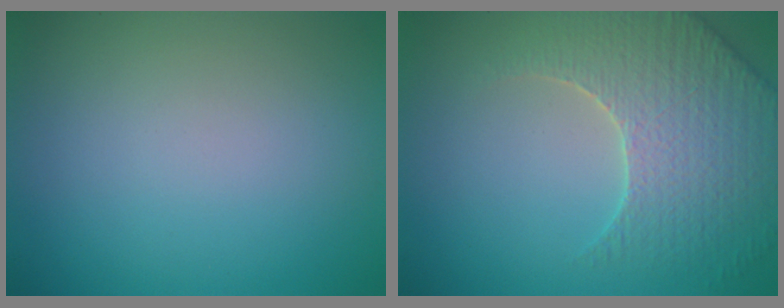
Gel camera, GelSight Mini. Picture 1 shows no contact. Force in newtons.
{"total": 4.9, "press": 4.7, "slide": 1.1}